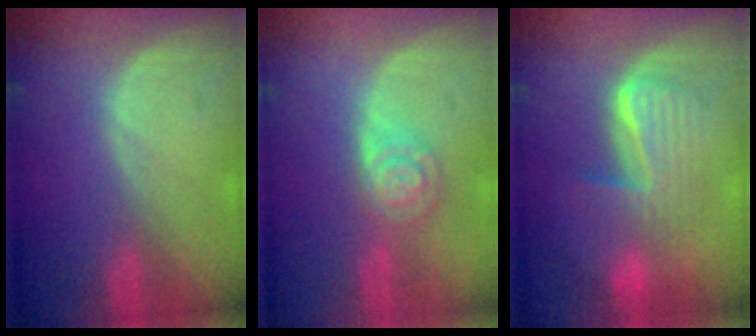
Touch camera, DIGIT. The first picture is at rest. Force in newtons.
{"total": 5.5, "press": 4.8, "slide": 2.6}
{"total": 7.6, "press": 7.6, "slide": 0.3}